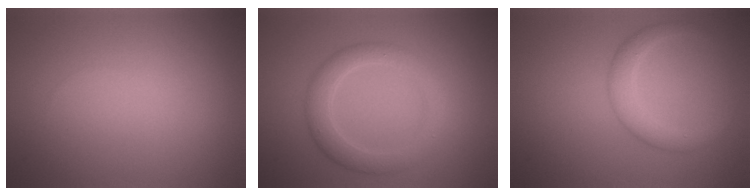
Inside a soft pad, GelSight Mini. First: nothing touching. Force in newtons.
{"total": 3.5, "press": 3.5, "slide": 0.1}
{"total": 2.0, "press": 2.0, "slide": 0.2}